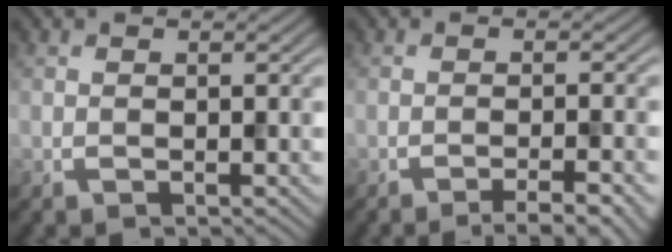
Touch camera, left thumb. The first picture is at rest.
{"total": 5.1, "force": [-3.3, 0.8, 3.7], "torque": [-0.050, 0.013, -0.056]}